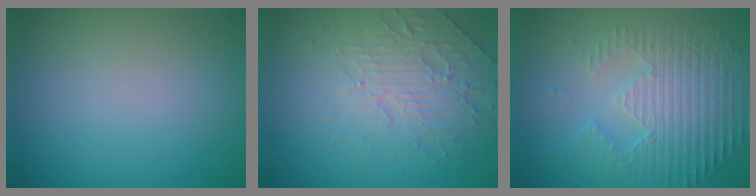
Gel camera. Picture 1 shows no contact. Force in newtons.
{"total": 4.5, "press": 3.4, "slide": 3.0}
{"total": 5.4, "press": 3.6, "slide": 4.0}